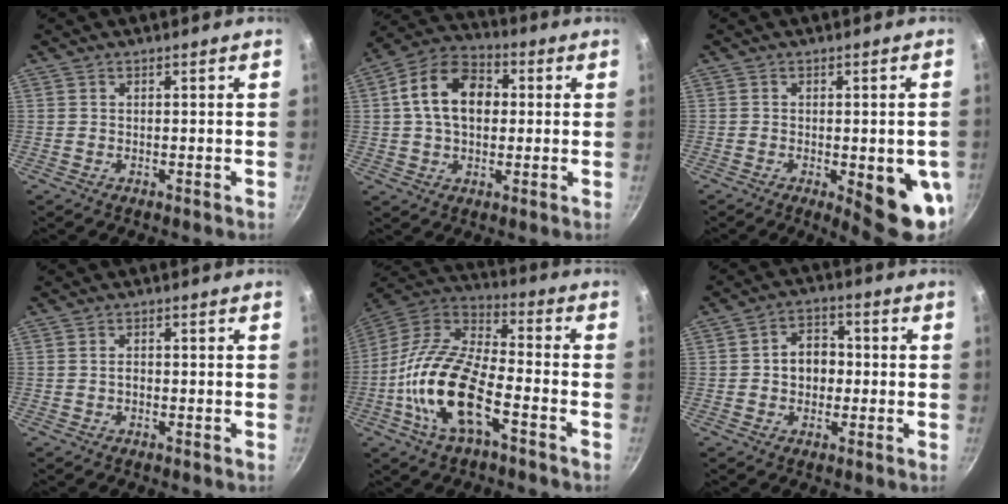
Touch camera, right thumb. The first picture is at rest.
{"total": 13.7, "force": [1.8, 9.5, 9.8], "torque": [-0.136, 0.023, 0.013]}
{"total": 11.4, "force": [-2.7, 3.6, 10.5], "torque": [-0.104, -0.003, -0.026]}
{"total": 1.2, "force": [-0.2, 0.8, 0.8], "torque": [-0.012, 0.005, -0.004]}
{"total": 18.8, "force": [-6.6, 8.3, 15.5], "torque": [-0.294, 0.044, -0.144]}
{"total": 7.0, "force": [-0.2, 5.5, 4.3], "torque": [-0.029, 0.017, -0.009]}